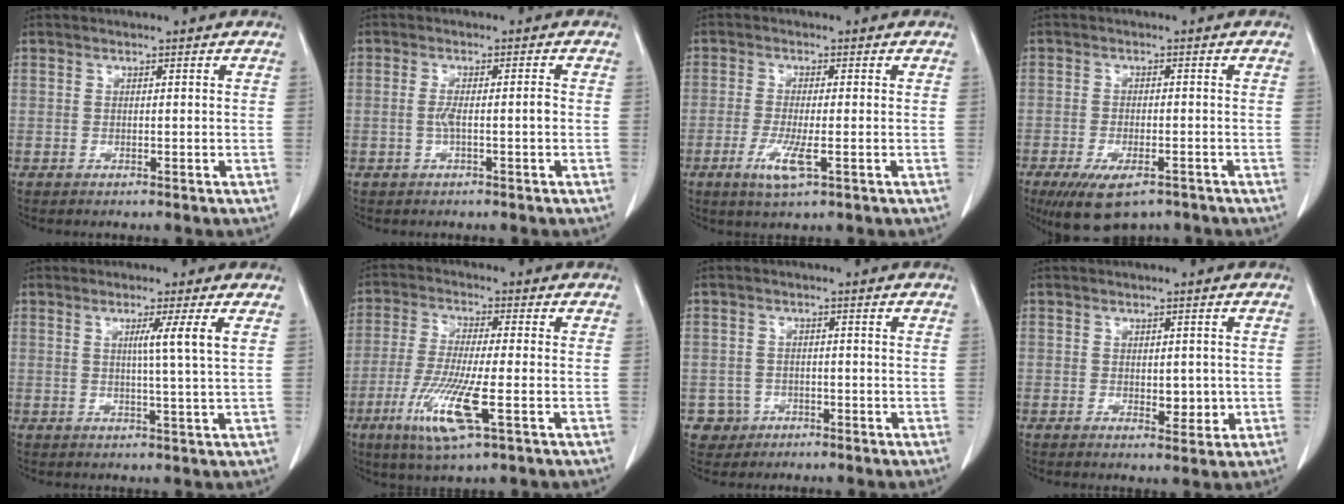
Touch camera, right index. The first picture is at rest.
{"total": 2.8, "force": [-0.5, 0.2, 2.8], "torque": [-0.049, 0.003, -0.006]}
{"total": 4.8, "force": [-1.8, 0.6, 4.4], "torque": [-0.088, -0.010, -0.029]}
{"total": 8.6, "force": [-5.8, 3.2, 5.4], "torque": [-0.091, -0.012, -0.089]}
{"total": 4.3, "force": [1.3, -1.5, 3.8], "torque": [-0.066, -0.010, 0.024]}
{"total": 10.5, "force": [-3.8, 0.7, 9.7], "torque": [-0.199, -0.024, -0.072]}
{"total": 3.4, "force": [-1.3, 3.1, -0.4], "torque": [0.012, 0.015, -0.021]}
{"total": 3.0, "force": [-0.1, 1.8, 2.5], "torque": [-0.025, -0.002, 0.009]}